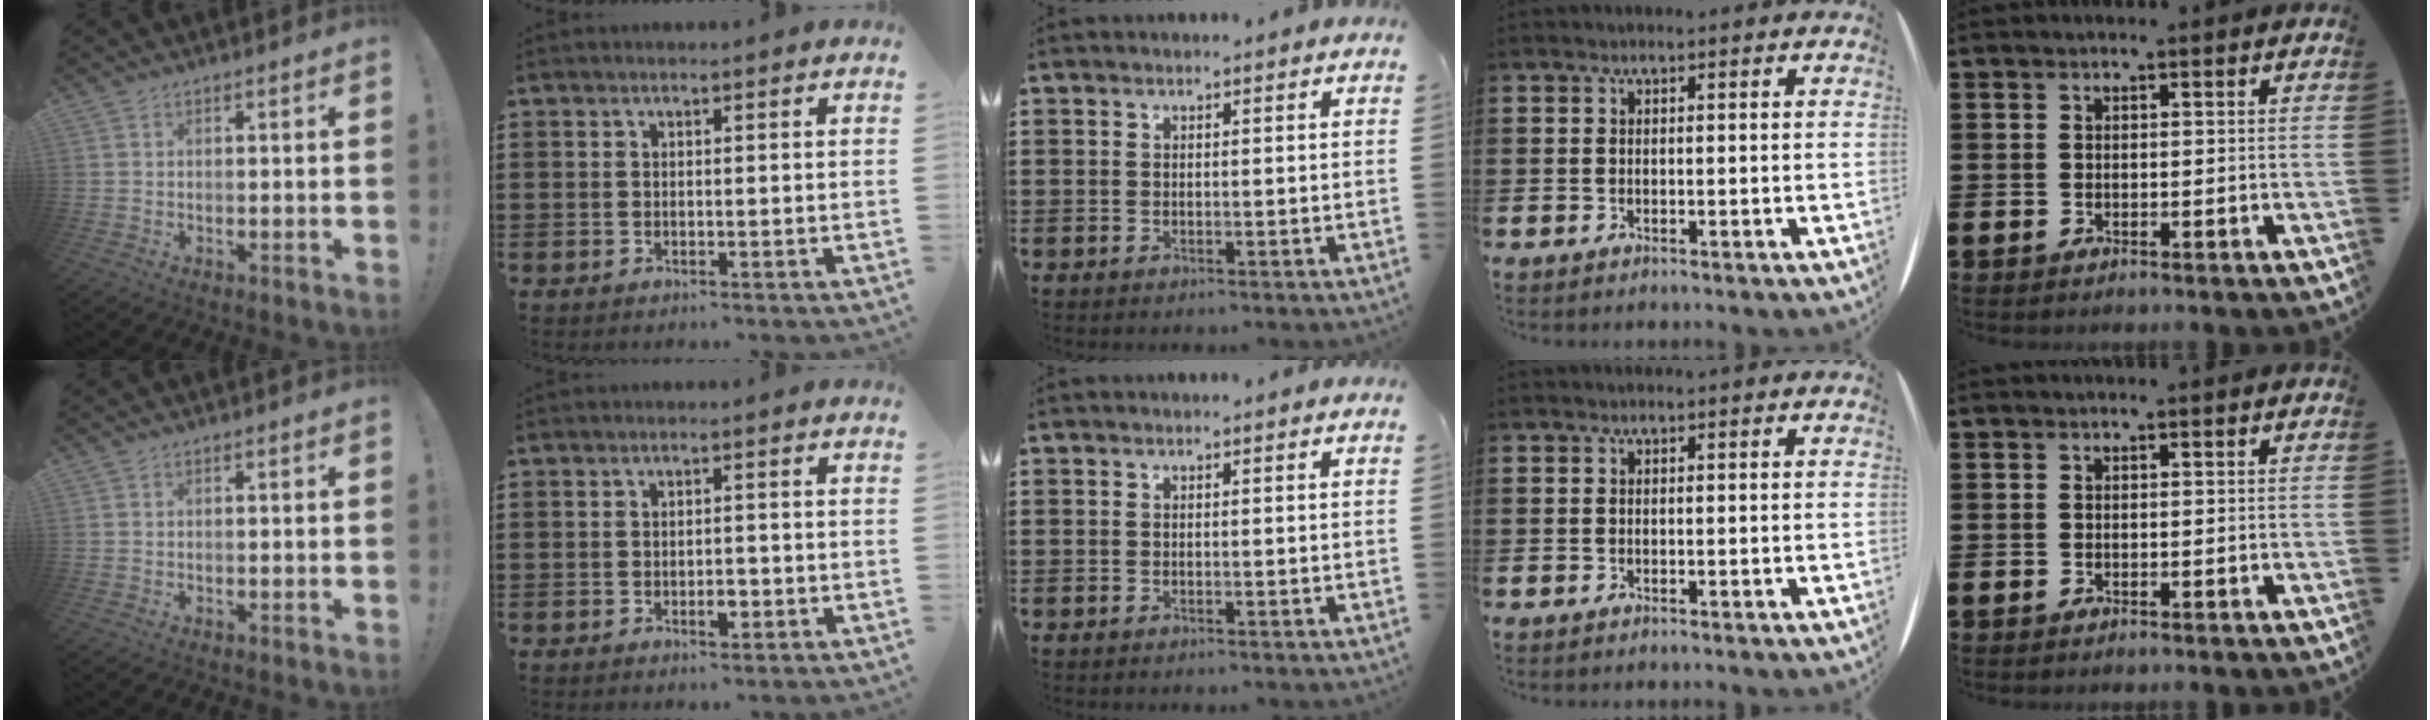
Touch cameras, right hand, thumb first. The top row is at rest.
{"index": {"total": 2.6, "force": [-0.9, 1.2, 2.2], "torque": [-0.040, 0.001, -0.017]}}